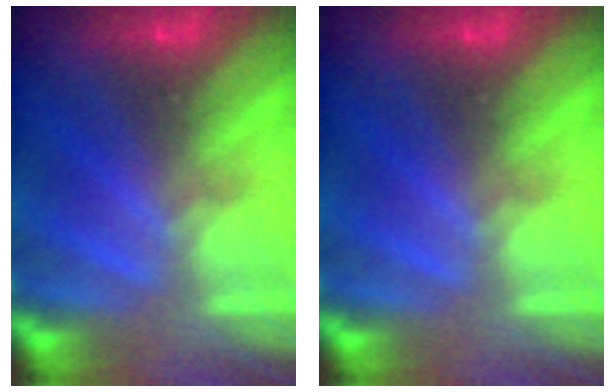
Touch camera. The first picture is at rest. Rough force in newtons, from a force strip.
{"total": 0.0}